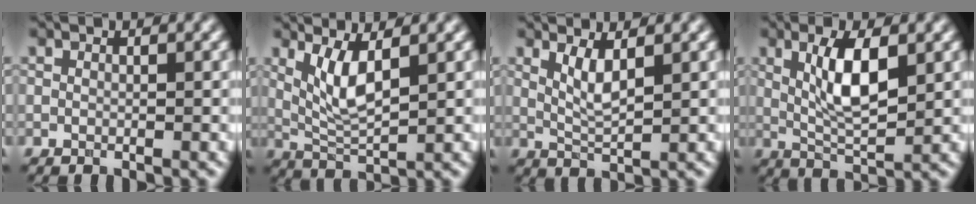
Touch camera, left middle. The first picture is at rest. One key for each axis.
{"total": 3.4, "fx": 1.1, "fy": 0.7, "fz": 3.2, "tx": -0.079, "ty": -0.006, "tz": 0.039}
{"total": 2.2, "fx": 1.0, "fy": 0.4, "fz": 2.0, "tx": -0.046, "ty": -0.006, "tz": 0.032}
{"total": 5.0, "fx": 1.1, "fy": 1.3, "fz": 4.7, "tx": -0.098, "ty": -0.001, "tz": 0.032}